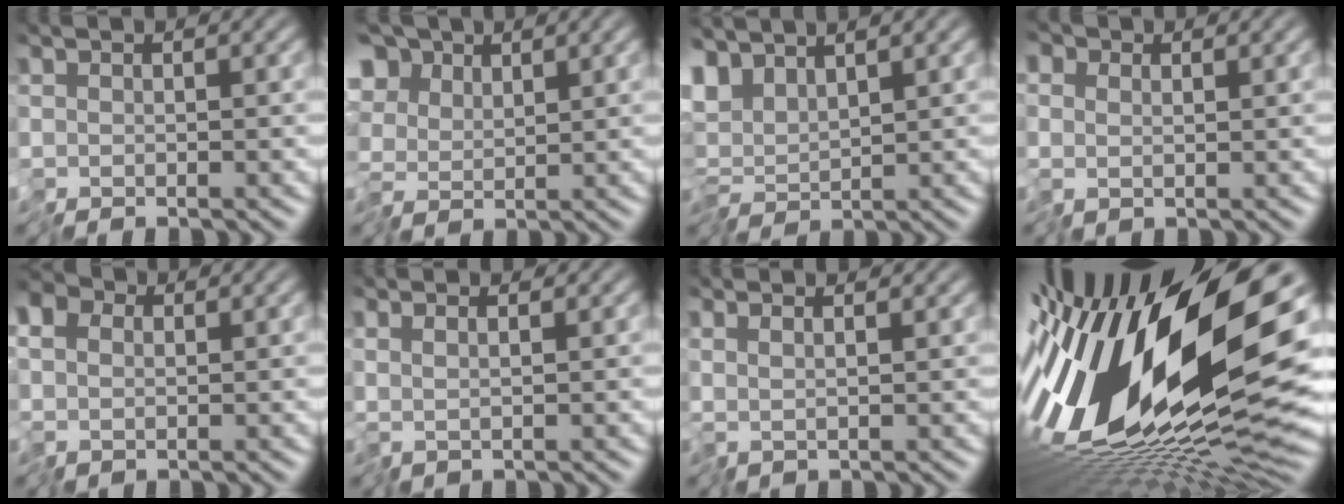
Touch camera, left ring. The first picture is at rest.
{"total": 5.9, "force": [2.3, 4.1, 3.5], "torque": [-0.085, 0.030, 0.028]}
{"total": 3.3, "force": [1.9, 1.3, 2.4], "torque": [-0.049, 0.009, 0.030]}
{"total": 2.5, "force": [0.9, 2.1, 1.1], "torque": [-0.038, 0.013, 0.016]}
{"total": 3.5, "force": [0.7, 2.8, 2.0], "torque": [-0.052, 0.010, 0.009]}
{"total": 1.2, "force": [1.1, -0.5, 0.4], "torque": [-0.009, 0.007, 0.023]}
{"total": 1.6, "force": [1.4, -0.5, 0.5], "torque": [-0.013, 0.009, 0.031]}
{"total": 20.0, "force": [1.3, 6.3, 18.9], "torque": [-0.355, -0.022, 0.011]}